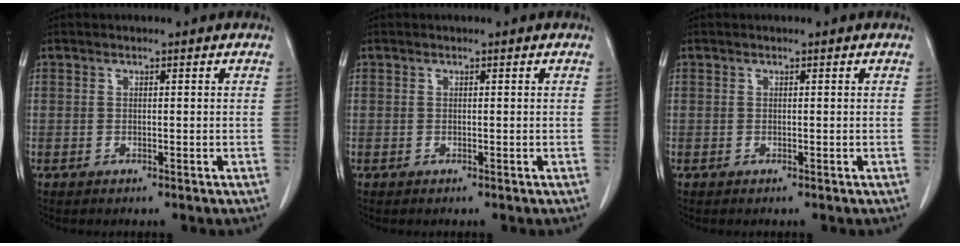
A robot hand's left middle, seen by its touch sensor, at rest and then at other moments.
{"total": 0.0}
{"total": 0.0}